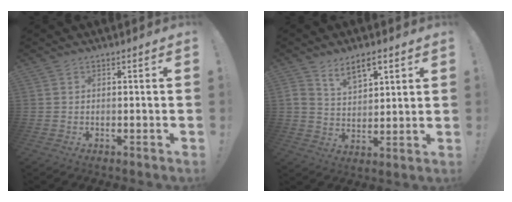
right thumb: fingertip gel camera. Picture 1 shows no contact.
{"total": 8.6, "force": [5.5, 4.4, 5.1], "torque": [-0.086, -0.017, 0.101]}